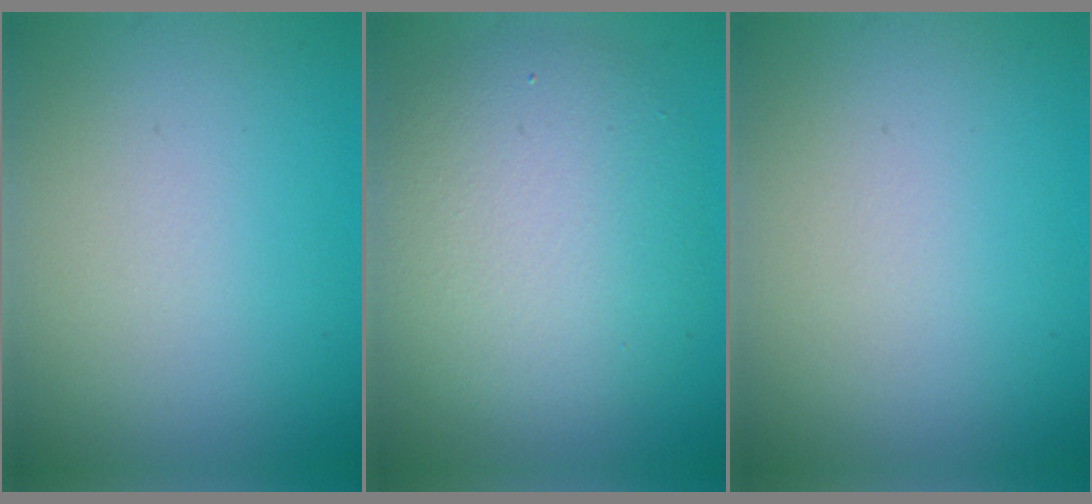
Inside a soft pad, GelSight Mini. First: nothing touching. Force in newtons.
{"total": 7.6, "press": 7.6, "slide": 0.4}
{"total": 0.0}